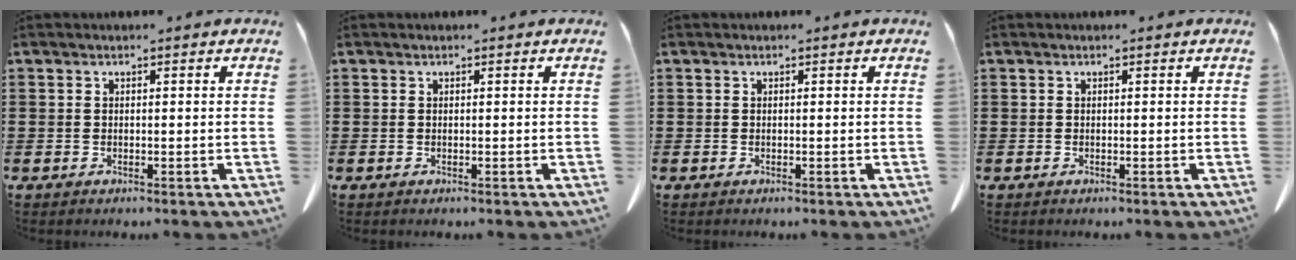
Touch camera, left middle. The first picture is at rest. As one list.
[{"total": 0.0}, {"total": 0.0}, {"total": 0.0}]